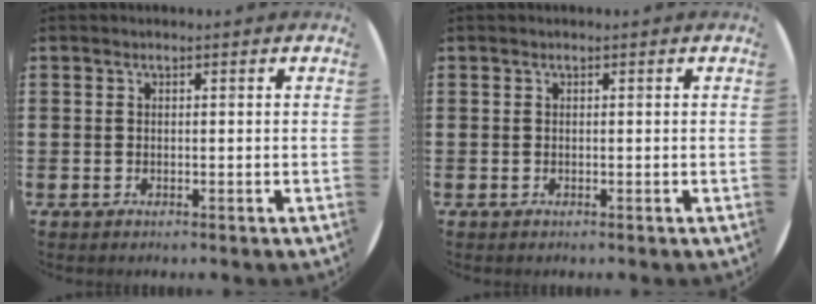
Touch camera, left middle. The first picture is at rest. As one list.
[{"total": 0.0}]